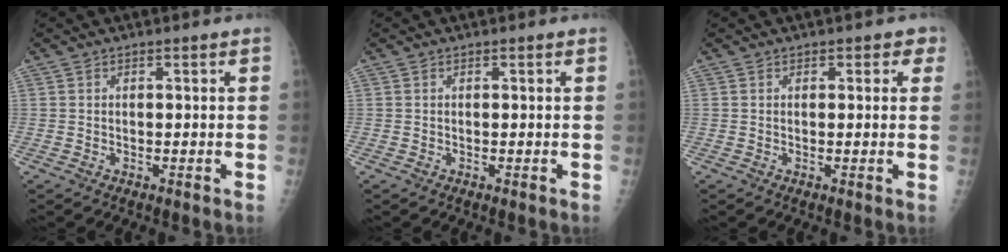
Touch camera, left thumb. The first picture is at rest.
{"total": 0.0}
{"total": 2.1, "force": [1.0, 1.4, 1.2], "torque": [0.012, 0.001, 0.006]}